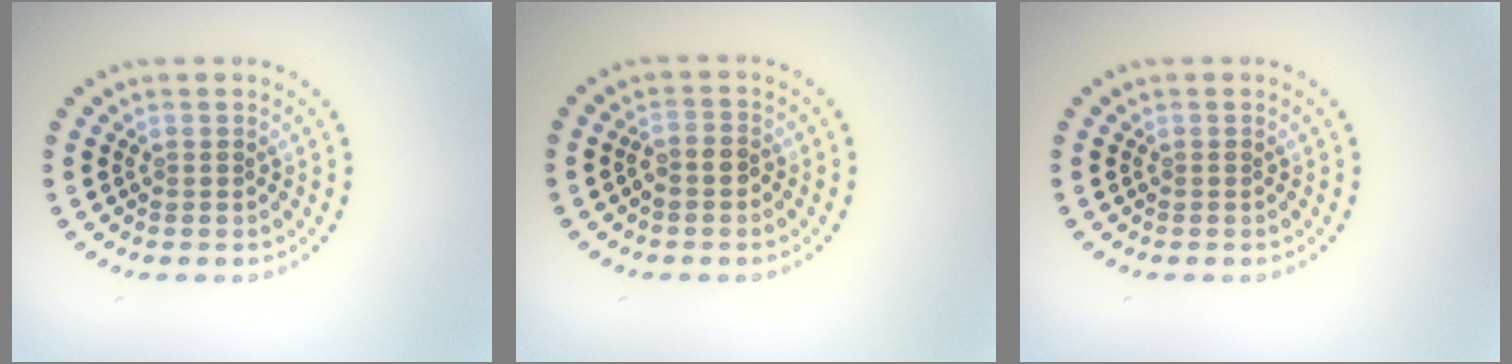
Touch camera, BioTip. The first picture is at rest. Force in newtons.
{"total": 1.2, "press": 0.9, "slide": 0.7}
{"total": 0.0}